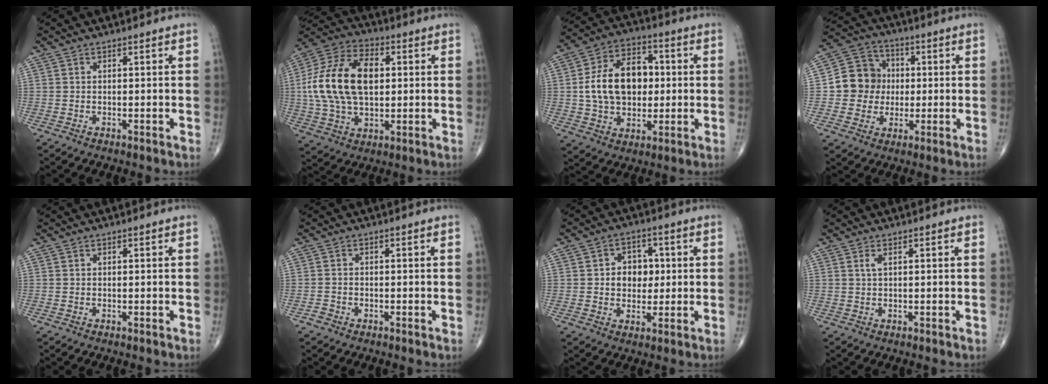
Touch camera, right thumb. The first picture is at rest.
{"total": 19.6, "force": [1.9, 11.9, 15.5], "torque": [-0.295, 0.016, 0.033]}
{"total": 15.9, "force": [0.9, 11.0, 11.5], "torque": [-0.170, 0.021, 0.016]}
{"total": 10.7, "force": [0.0, 9.9, 3.9], "torque": [-0.032, 0.023, -0.006]}
{"total": 0.0}
{"total": 1.2, "force": [-0.7, 0.9, 0.3], "torque": [-0.006, 0.005, -0.016]}
{"total": 6.9, "force": [0.7, 5.5, 4.2], "torque": [-0.022, 0.004, 0.009]}
{"total": 1.2, "force": [0.5, 0.3, 1.0], "torque": [-0.026, 0.004, 0.012]}